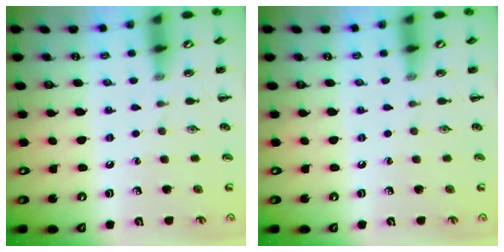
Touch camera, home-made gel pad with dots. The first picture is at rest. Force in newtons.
{"total": 0.0}